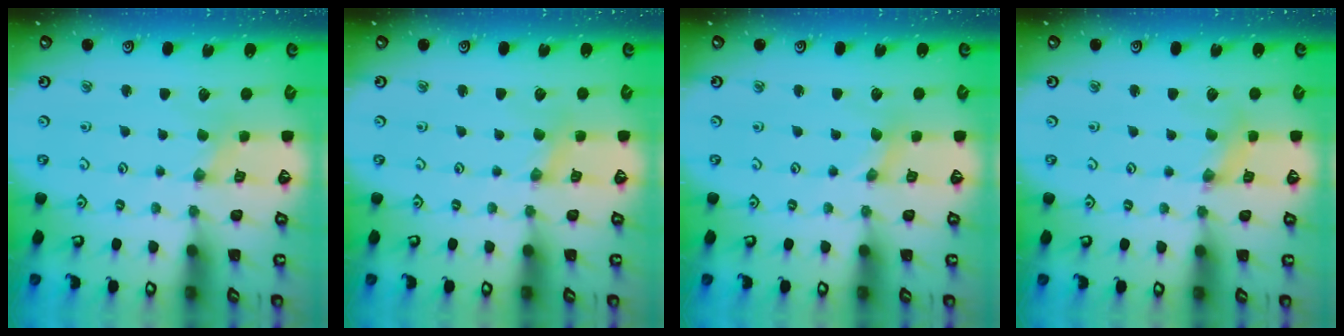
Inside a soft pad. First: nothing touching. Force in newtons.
{"total": 1.7, "press": 1.6, "slide": 0.4}
{"total": 0.0}
{"total": 1.7, "press": 1.6, "slide": 0.3}